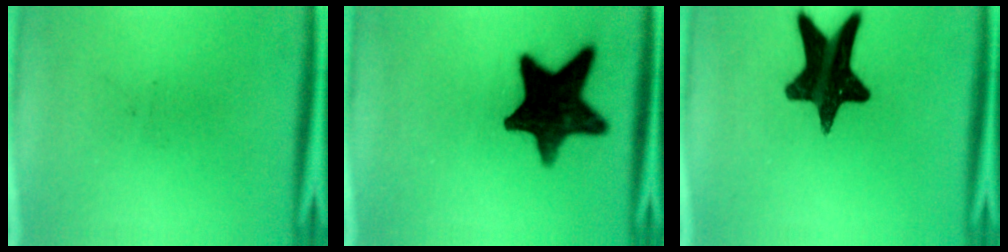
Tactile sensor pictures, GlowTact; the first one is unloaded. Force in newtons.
{"total": 15.5}
{"total": 16.2}